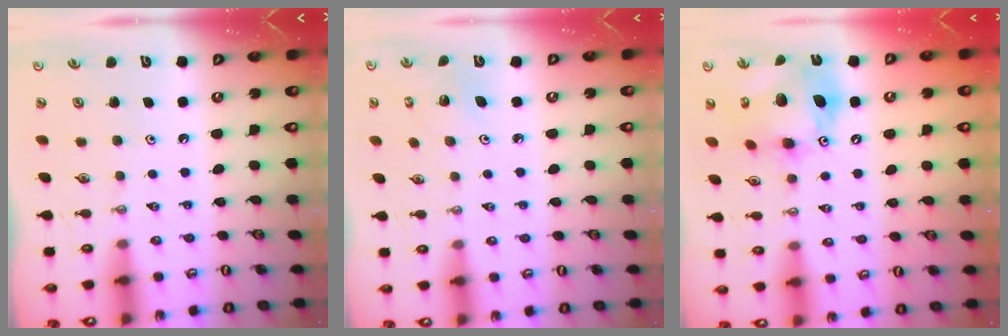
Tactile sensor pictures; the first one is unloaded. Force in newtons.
{"total": 2.1, "press": 2.1, "slide": 0.1}
{"total": 15.7, "press": 15.7, "slide": 1.4}